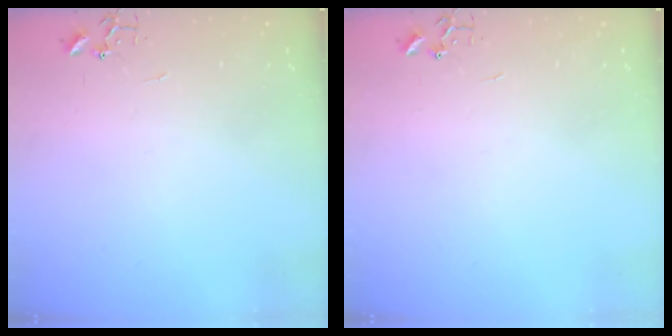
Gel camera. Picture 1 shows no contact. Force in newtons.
{"total": 0.0}